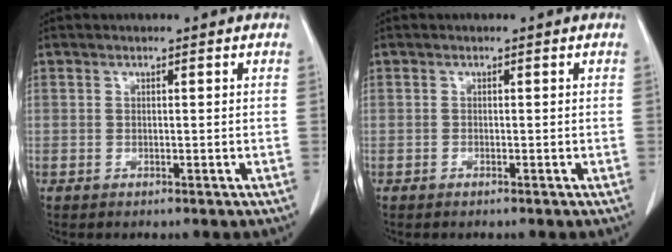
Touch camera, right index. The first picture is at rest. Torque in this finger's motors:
{"motor_torque": [-0.09, 0.06, -0.05, -0.05]}